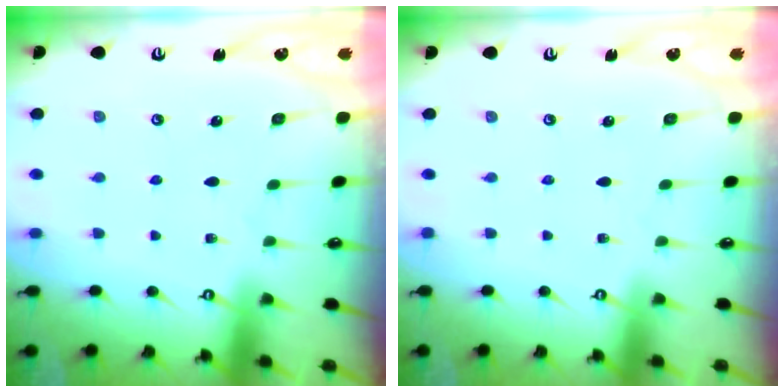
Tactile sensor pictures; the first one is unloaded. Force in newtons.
{"total": 0.0}